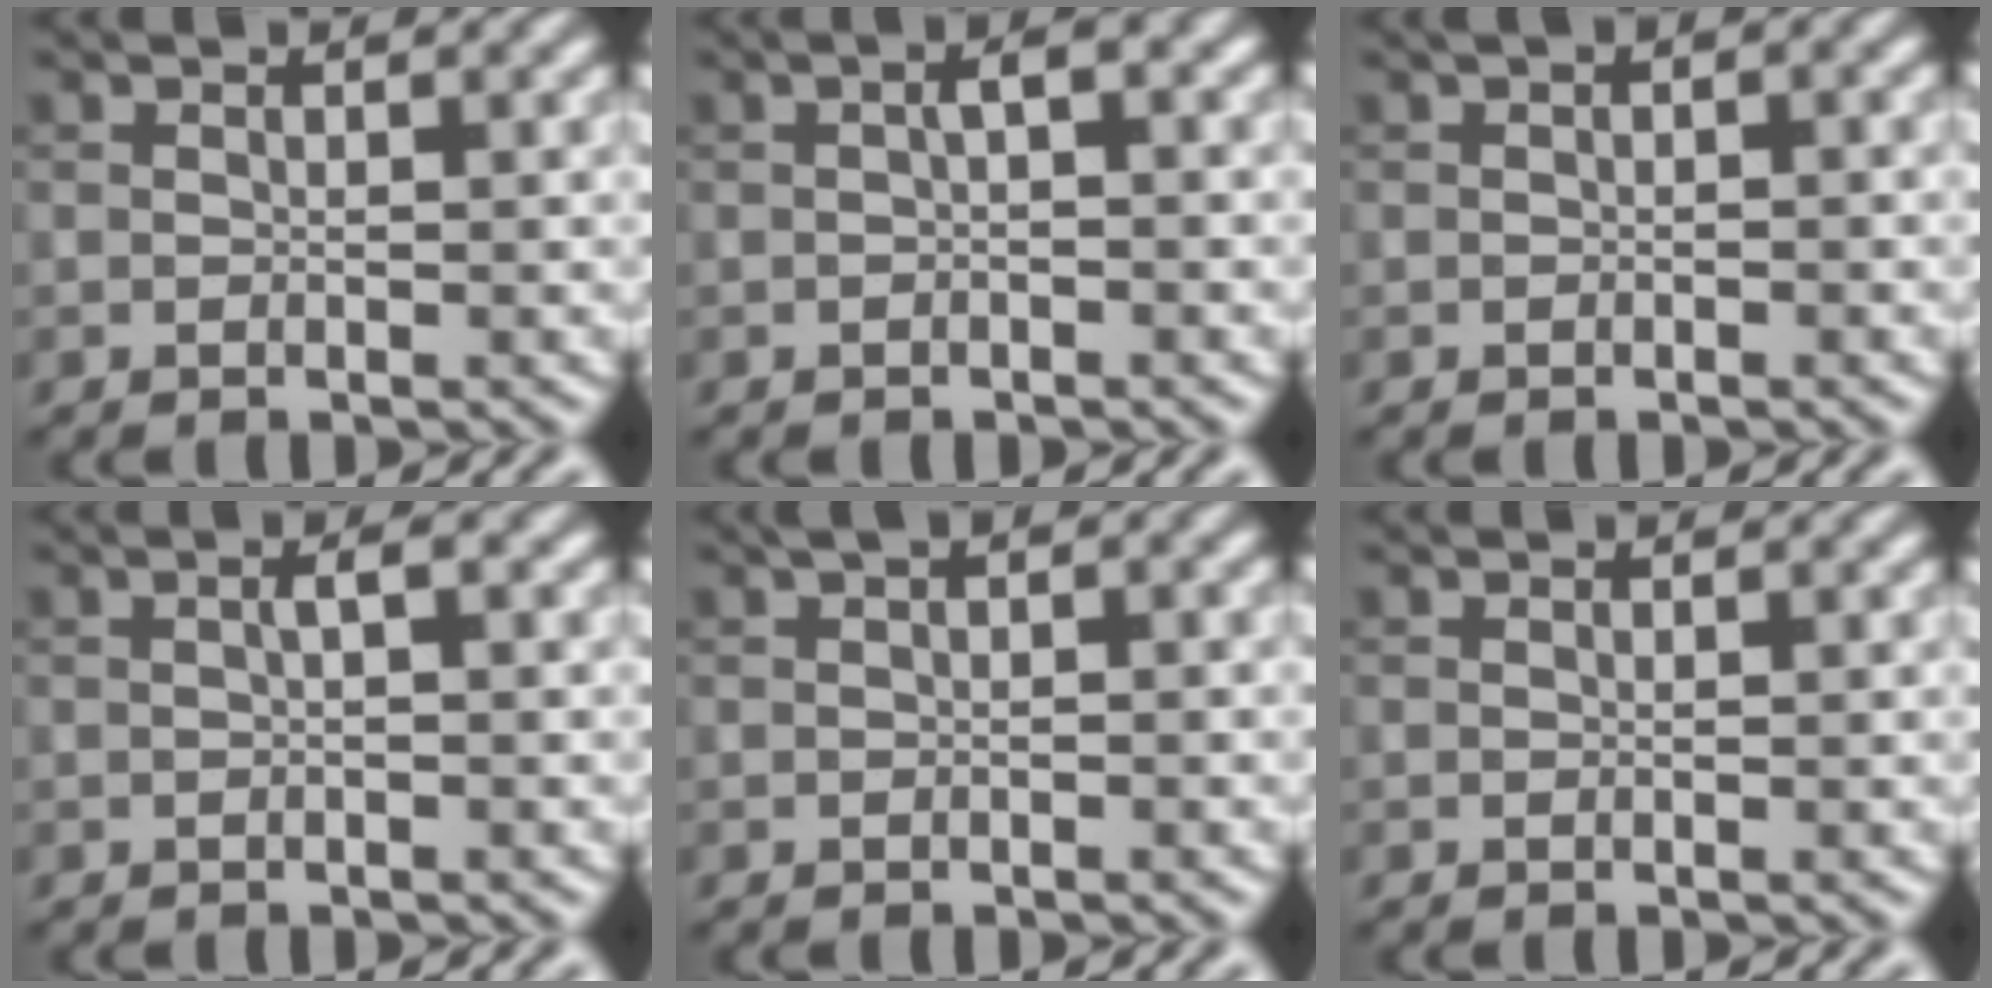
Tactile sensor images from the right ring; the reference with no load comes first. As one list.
[{"total": 1.4, "force": [-0.1, 0.4, 1.3], "torque": [-0.025, 0.005, -0.001]}, {"total": 1.1, "force": [0.2, 0.5, 0.9], "torque": [-0.013, 0.002, 0.001]}, {"total": 1.0, "force": [0.1, 0.2, 1.0], "torque": [-0.020, 0.004, 0.003]}, {"total": 1.6, "force": [0.6, 0.6, 1.3], "torque": [-0.014, 0.007, 0.009]}, {"total": 0.0}]